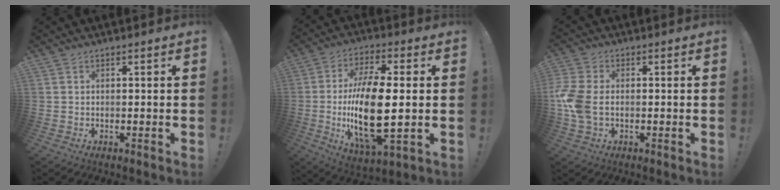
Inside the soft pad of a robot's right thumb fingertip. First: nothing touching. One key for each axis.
{"total": 20.7, "fx": -1.6, "fy": 7.8, "fz": 19.1, "tx": -0.375, "ty": -0.013, "tz": -0.027}
{"total": 8.9, "fx": -1.1, "fy": 5.7, "fz": 6.7, "tx": -0.157, "ty": 0.001, "tz": -0.019}